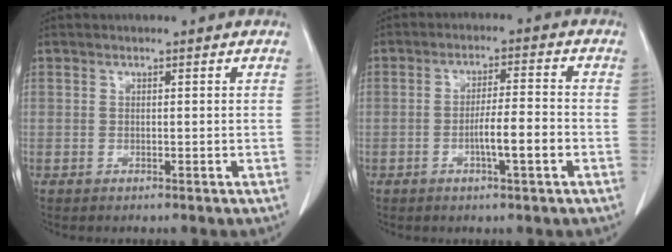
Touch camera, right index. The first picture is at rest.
{"total": 5.7, "force": [-2.0, 0.3, 5.4], "torque": [-0.095, 0.002, -0.034]}